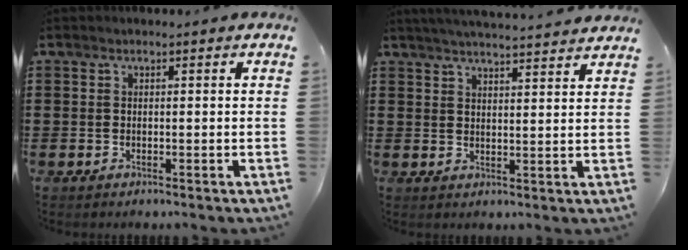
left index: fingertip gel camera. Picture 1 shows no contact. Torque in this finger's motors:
{"motor_torque": [0.84, -1.30, 0.06, 0.00]}